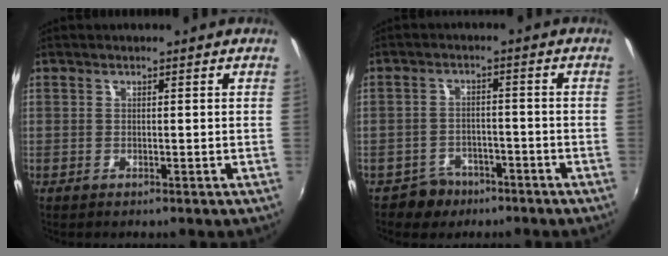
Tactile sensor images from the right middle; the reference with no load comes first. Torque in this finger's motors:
{"motor_torque": [-0.30, 0.00, -0.03, -0.01]}